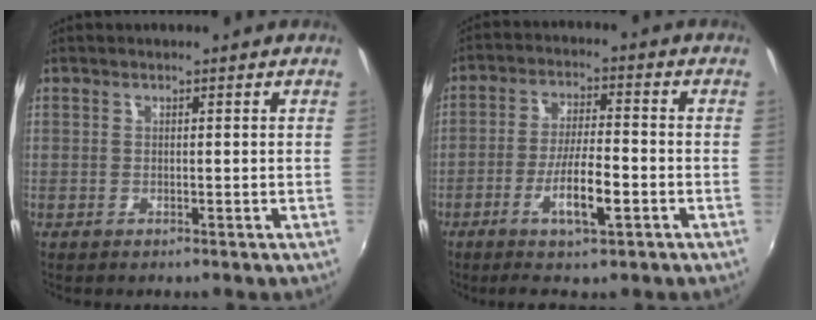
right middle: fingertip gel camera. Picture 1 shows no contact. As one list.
[{"total": 8.0, "force": [-3.8, 1.1, 7.0], "torque": [-0.139, -0.006, -0.066]}]